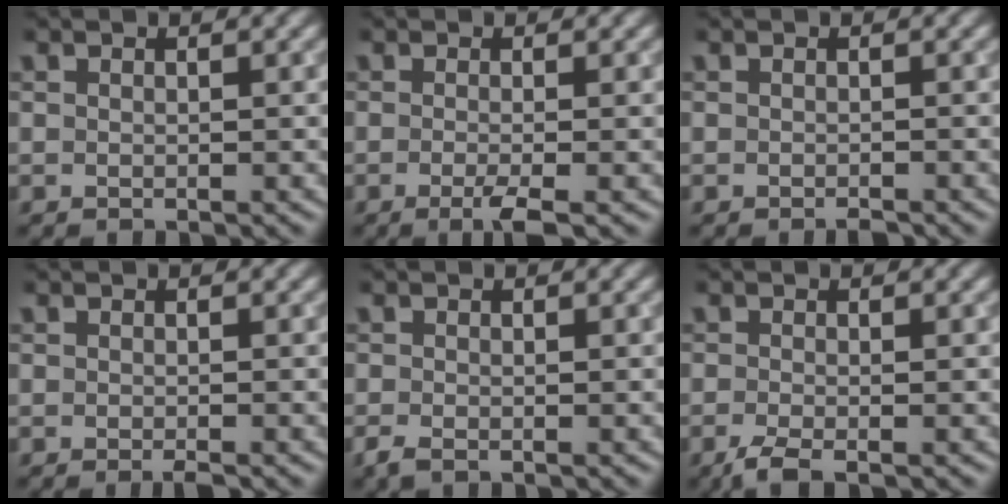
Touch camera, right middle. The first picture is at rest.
{"total": 2.4, "force": [-0.9, 0.5, 2.2], "torque": [-0.035, -0.004, -0.021]}
{"total": 0.8, "force": [-0.6, 0.1, 0.4], "torque": [-0.007, -0.001, -0.011]}
{"total": 0.9, "force": [-0.6, 0.1, 0.7], "torque": [-0.011, -0.004, -0.011]}
{"total": 1.1, "force": [-0.8, 0.2, 0.7], "torque": [-0.015, -0.006, -0.017]}
{"total": 2.2, "force": [-1.4, 0.4, 1.6], "torque": [-0.032, -0.007, -0.034]}